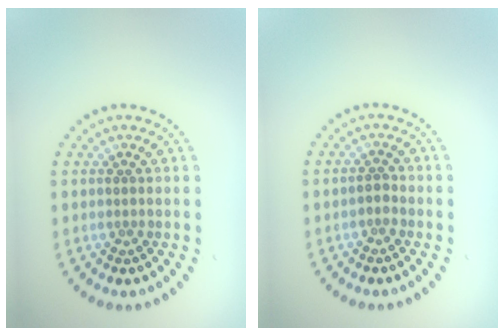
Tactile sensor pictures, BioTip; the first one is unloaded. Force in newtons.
{"total": 1.0, "press": 0.9, "slide": 0.4}